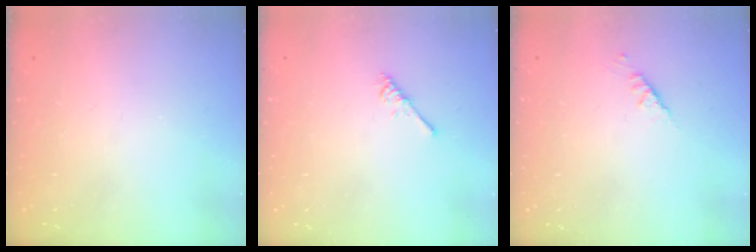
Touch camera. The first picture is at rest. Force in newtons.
{"total": 2.7, "press": 2.7, "slide": 0.5}
{"total": 2.5, "press": 2.4, "slide": 0.7}